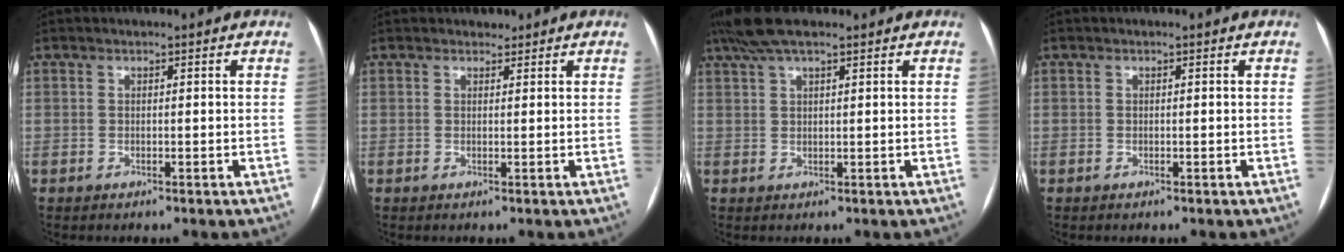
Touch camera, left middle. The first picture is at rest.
{"total": 1.1, "force": [0.9, 0.6, 0.0], "torque": [-0.003, 0.001, 0.012]}
{"total": 6.9, "force": [5.2, 1.5, 4.4], "torque": [-0.088, 0.037, 0.094]}
{"total": 0.0}